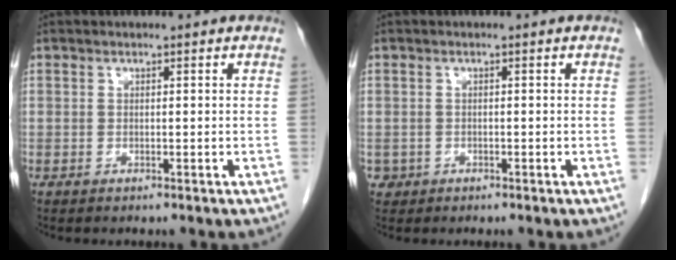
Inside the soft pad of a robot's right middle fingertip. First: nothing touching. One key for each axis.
{"total": 1.0, "fx": -0.4, "fy": 0.9, "fz": 0.0, "tx": 0.001, "ty": 0.006, "tz": -0.002}